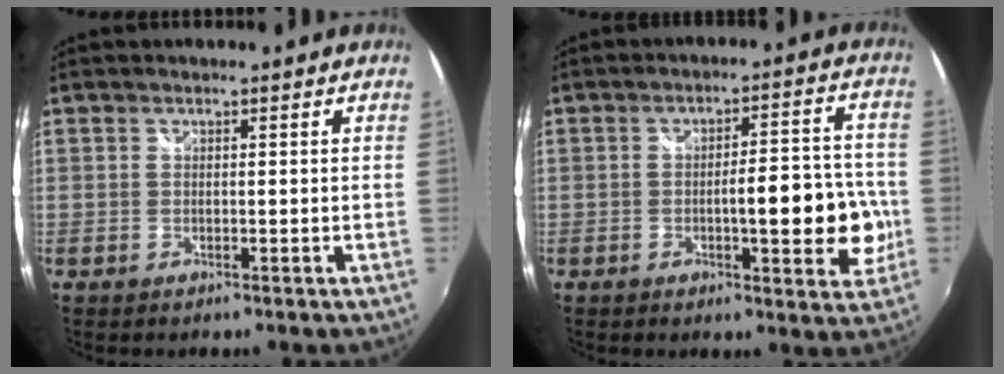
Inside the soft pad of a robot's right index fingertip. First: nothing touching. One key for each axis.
{"total": 10.9, "fx": -2.3, "fy": 2.7, "fz": 10.3, "tx": -0.154, "ty": 0.000, "tz": -0.023}